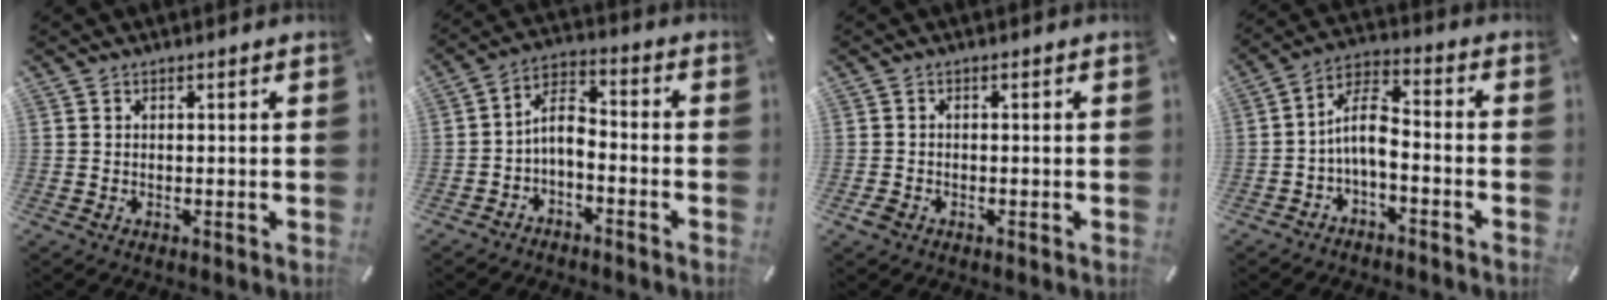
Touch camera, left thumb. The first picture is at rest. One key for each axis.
{"total": 7.1, "fx": -2.4, "fy": 3.9, "fz": 5.5, "tx": -0.114, "ty": 0.009, "tz": -0.044}
{"total": 1.5, "fx": -0.8, "fy": 1.0, "fz": 0.8, "tx": -0.012, "ty": 0.004, "tz": -0.015}
{"total": 9.0, "fx": -2.8, "fy": 4.1, "fz": 7.4, "tx": -0.150, "ty": 0.007, "tz": -0.051}